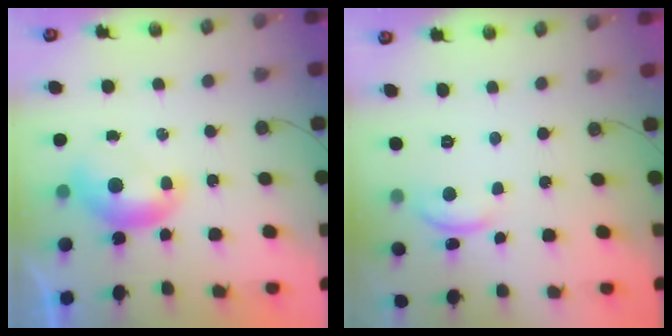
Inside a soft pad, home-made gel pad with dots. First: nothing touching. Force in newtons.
{"total": 2.1, "press": 2.0, "slide": 0.4}